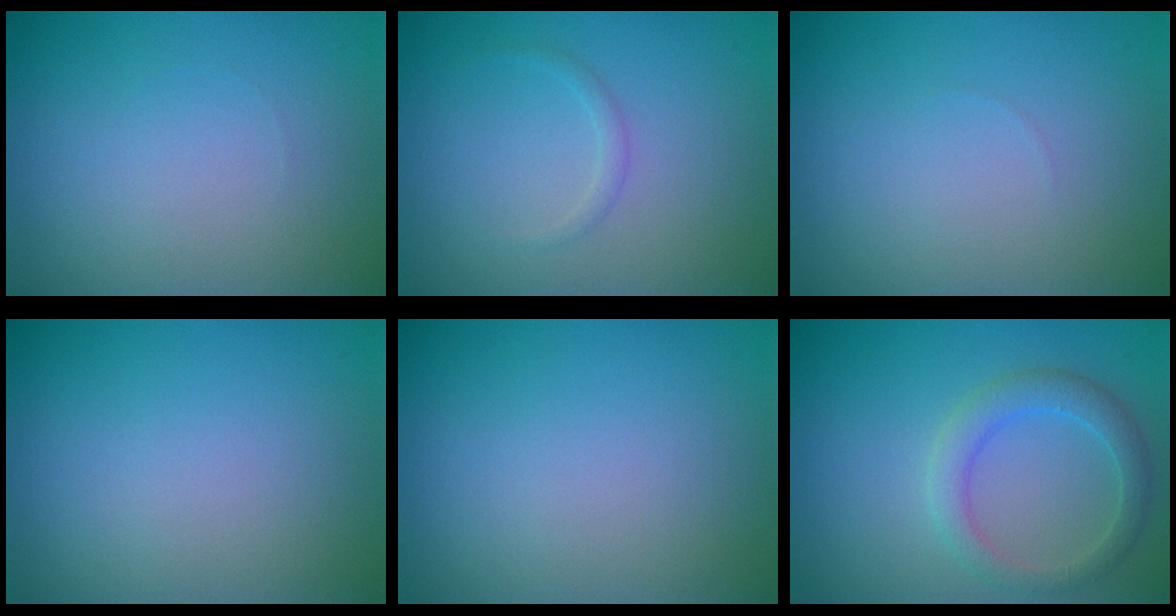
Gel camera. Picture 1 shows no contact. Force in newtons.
{"total": 0.8, "press": 0.8, "slide": 0.1}
{"total": 0.0}
{"total": 0.0}
{"total": 0.0}
{"total": 2.9, "press": 2.9, "slide": 0.1}